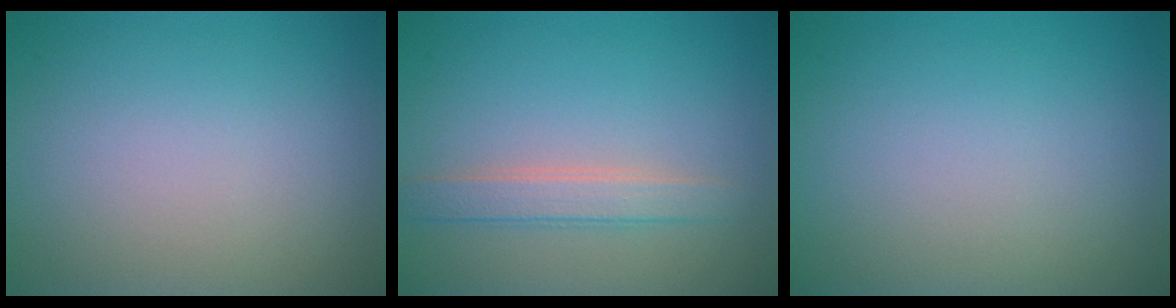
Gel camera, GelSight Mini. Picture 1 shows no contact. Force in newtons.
{"total": 2.4, "press": 2.4, "slide": 0.1}
{"total": 0.0}